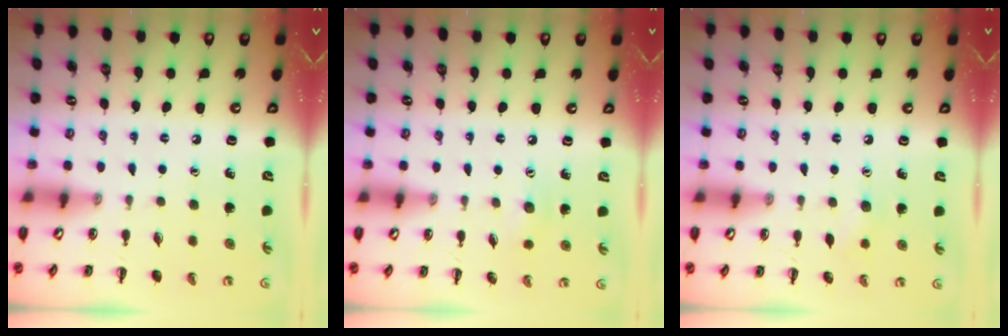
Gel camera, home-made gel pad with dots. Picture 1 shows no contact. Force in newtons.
{"total": 5.6, "press": 5.5, "slide": 1.1}
{"total": 5.9, "press": 5.7, "slide": 1.7}